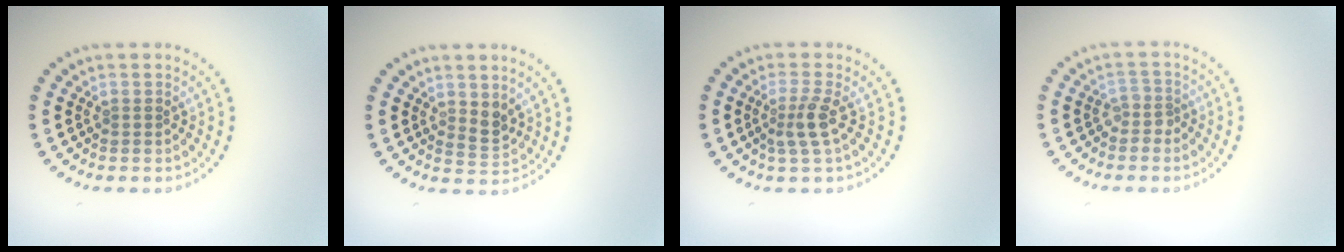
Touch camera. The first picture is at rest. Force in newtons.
{"total": 1.6, "press": 1.4, "slide": 0.8}
{"total": 2.3, "press": 1.8, "slide": 1.4}
{"total": 1.5, "press": 1.1, "slide": 0.9}